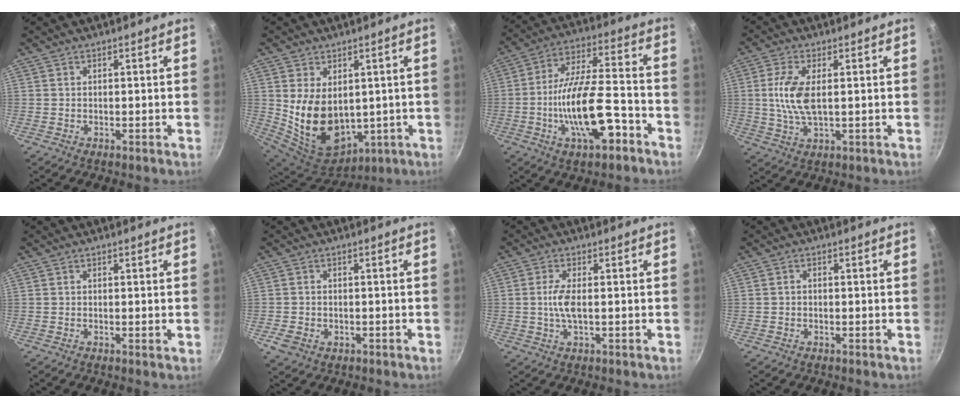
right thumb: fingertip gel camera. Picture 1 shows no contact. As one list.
[{"total": 15.7, "force": [1.4, 11.0, 11.1], "torque": [-0.185, -0.030, 0.059]}, {"total": 17.0, "force": [-6.8, 6.6, 14.1], "torque": [-0.228, 0.049, -0.118]}, {"total": 8.0, "force": [0.9, 3.5, 7.2], "torque": [-0.152, 0.000, 0.017]}, {"total": 0.6, "force": [-0.1, 0.1, 0.6], "torque": [-0.009, -0.002, -0.004]}, {"total": 4.2, "force": [-1.4, 3.2, 2.4], "torque": [-0.047, 0.004, -0.021]}, {"total": 4.5, "force": [-0.1, 1.6, 4.2], "torque": [-0.095, 0.002, -0.005]}, {"total": 1.1, "force": [-0.4, 0.9, 0.6], "torque": [-0.014, 0.006, -0.008]}]